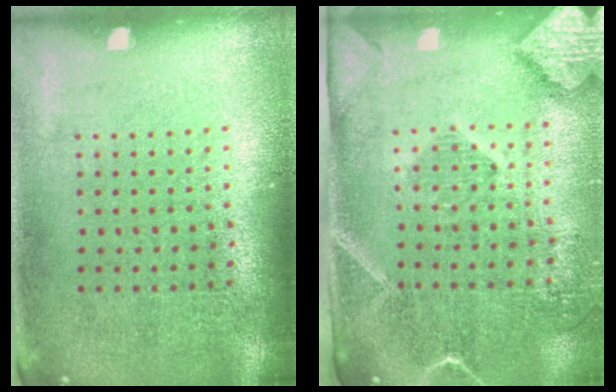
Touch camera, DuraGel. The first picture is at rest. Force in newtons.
{"total": 2.7, "press": 2.0, "slide": 1.8}